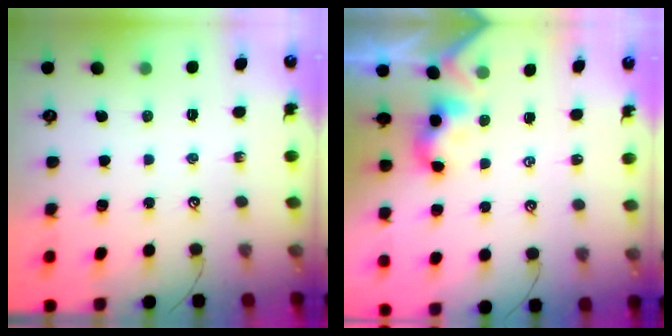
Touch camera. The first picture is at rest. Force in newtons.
{"total": 2.1, "press": 2.1, "slide": 0.2}